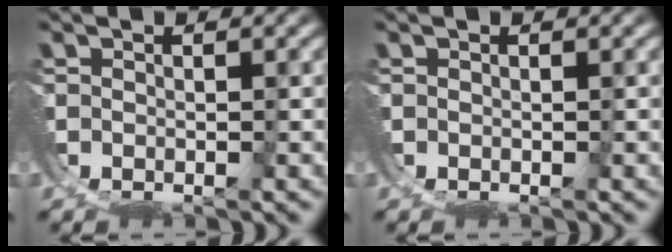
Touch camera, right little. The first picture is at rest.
{"total": 0.0}